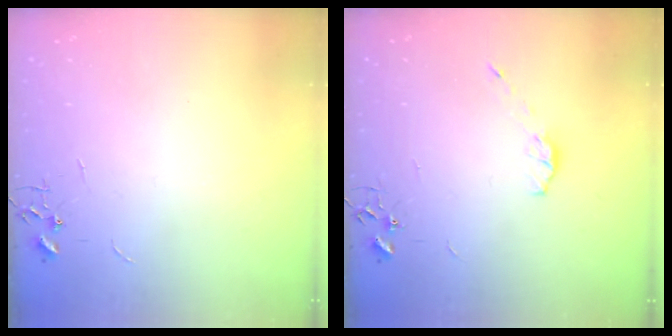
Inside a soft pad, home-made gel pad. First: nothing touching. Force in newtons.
{"total": 5.4, "press": 5.4, "slide": 0.5}